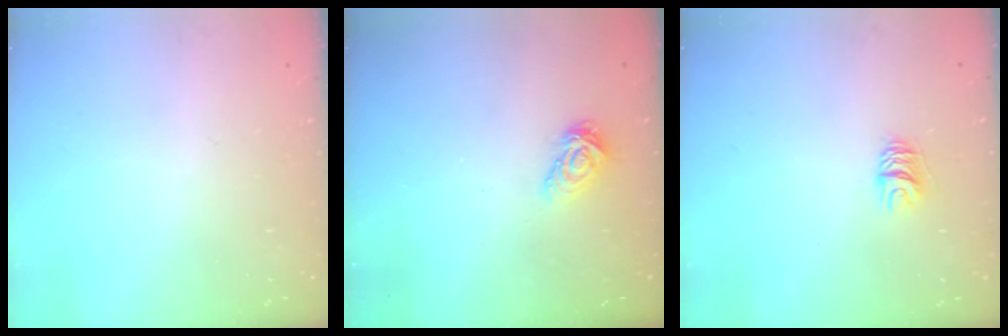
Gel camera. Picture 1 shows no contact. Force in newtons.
{"total": 6.1, "press": 6.1, "slide": 0.7}
{"total": 5.6, "press": 5.6, "slide": 0.5}